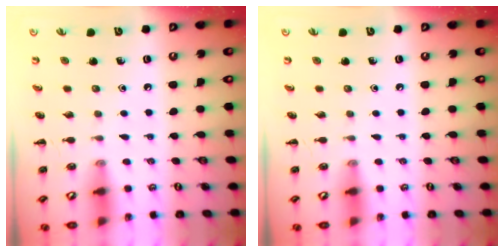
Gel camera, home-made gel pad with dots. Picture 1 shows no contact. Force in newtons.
{"total": 0.0}